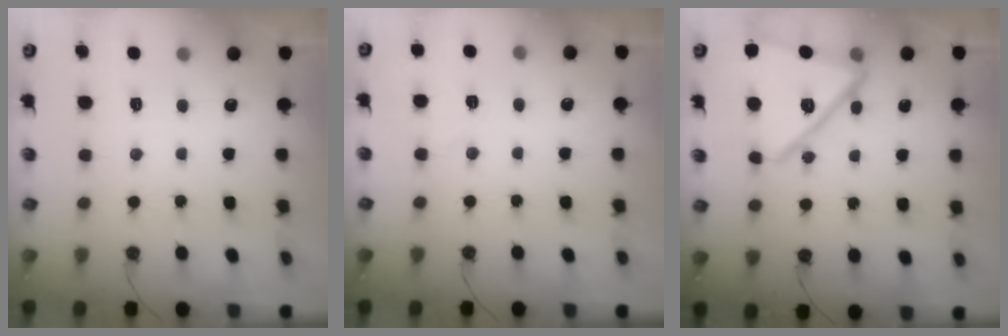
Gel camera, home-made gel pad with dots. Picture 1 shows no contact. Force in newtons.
{"total": 4.7, "press": 4.4, "slide": 1.6}
{"total": 20.2, "press": 20.1, "slide": 1.6}